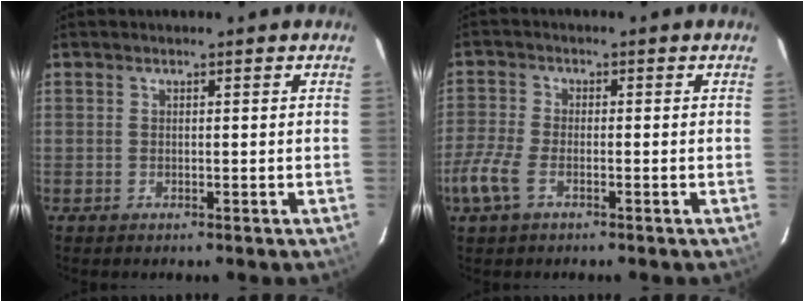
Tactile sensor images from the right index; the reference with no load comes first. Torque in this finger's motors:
{"motor_torque": [0.62, -0.40, 0.23, 0.04]}